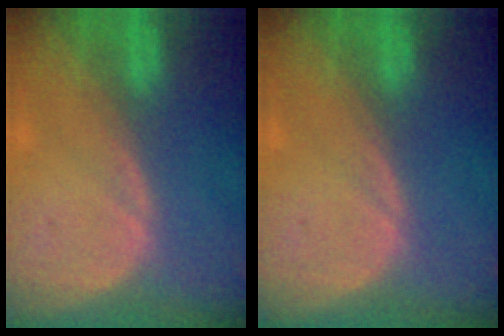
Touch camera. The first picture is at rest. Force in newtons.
{"total": 0.0}